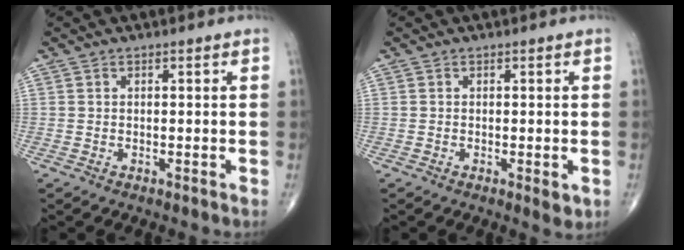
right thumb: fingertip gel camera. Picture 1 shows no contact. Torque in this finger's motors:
{"motor_torque": [0.08, 0.29, -0.02, -0.15, 0.03]}